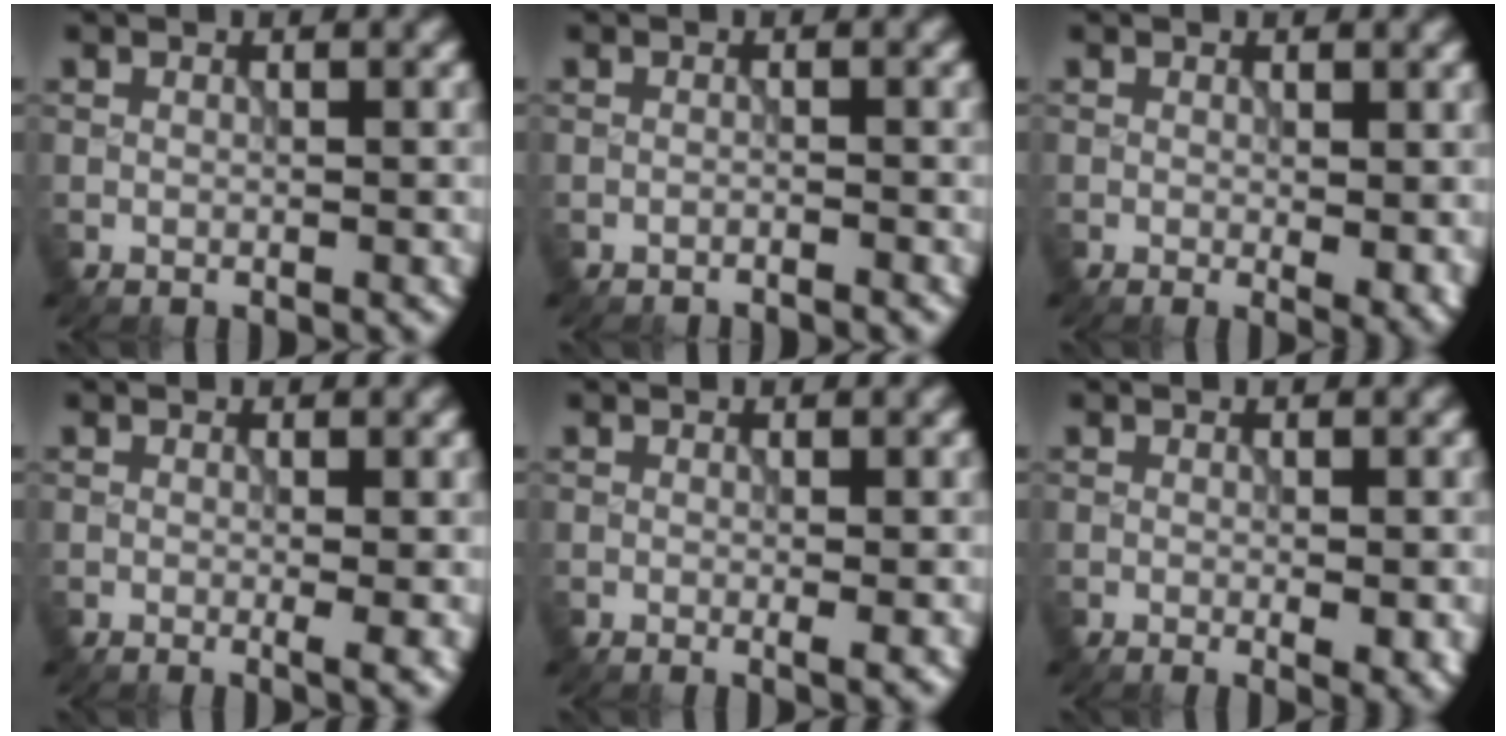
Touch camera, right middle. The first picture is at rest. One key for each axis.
{"total": 1.0, "fx": -1.0, "fy": 0.0, "fz": 0.2, "tx": 0.000, "ty": -0.003, "tz": -0.023}
{"total": 2.5, "fx": -0.1, "fy": 0.7, "fz": 2.3, "tx": -0.029, "ty": -0.009, "tz": 0.001}
{"total": 2.1, "fx": -0.2, "fy": 0.4, "fz": 2.0, "tx": -0.029, "ty": -0.009, "tz": -0.001}
{"total": 1.2, "fx": -0.1, "fy": 0.1, "fz": 1.2, "tx": -0.017, "ty": -0.005, "tz": -0.003}
{"total": 2.5, "fx": -0.4, "fy": 0.6, "fz": 2.4, "tx": -0.033, "ty": -0.009, "tz": -0.003}